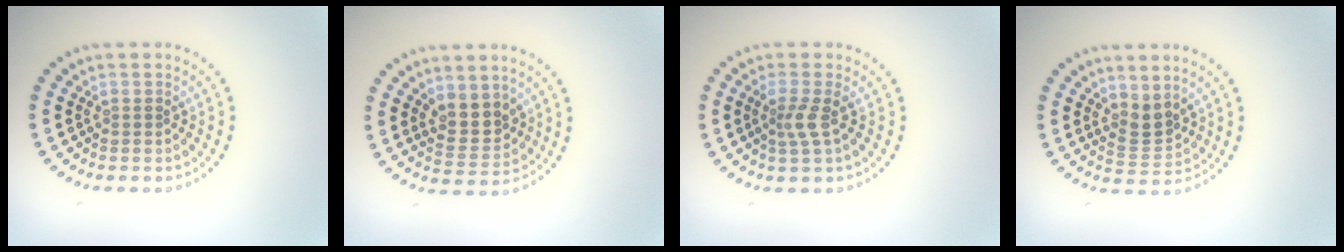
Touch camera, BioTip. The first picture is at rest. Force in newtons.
{"total": 2.9, "press": 2.6, "slide": 1.3}
{"total": 2.0, "press": 1.4, "slide": 1.3}
{"total": 2.2, "press": 1.6, "slide": 1.6}